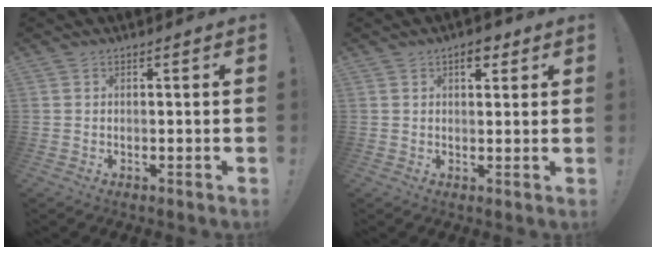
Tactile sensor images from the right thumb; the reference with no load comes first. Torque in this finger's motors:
{"motor_torque": [0.48, 0.78, 0.42, 0.25, 0.09]}